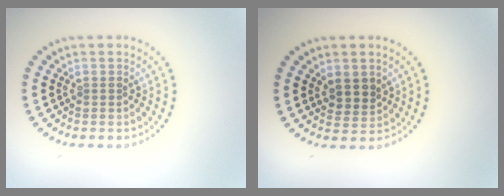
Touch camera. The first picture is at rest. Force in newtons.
{"total": 2.2, "press": 2.1, "slide": 0.9}